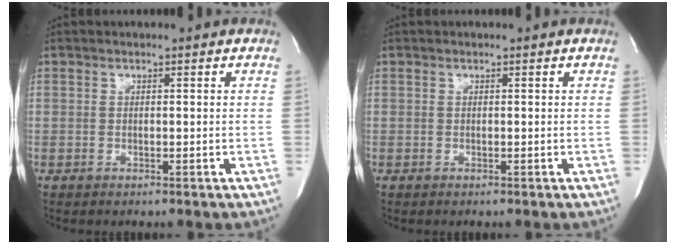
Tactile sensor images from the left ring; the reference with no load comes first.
{"total": 0.0}